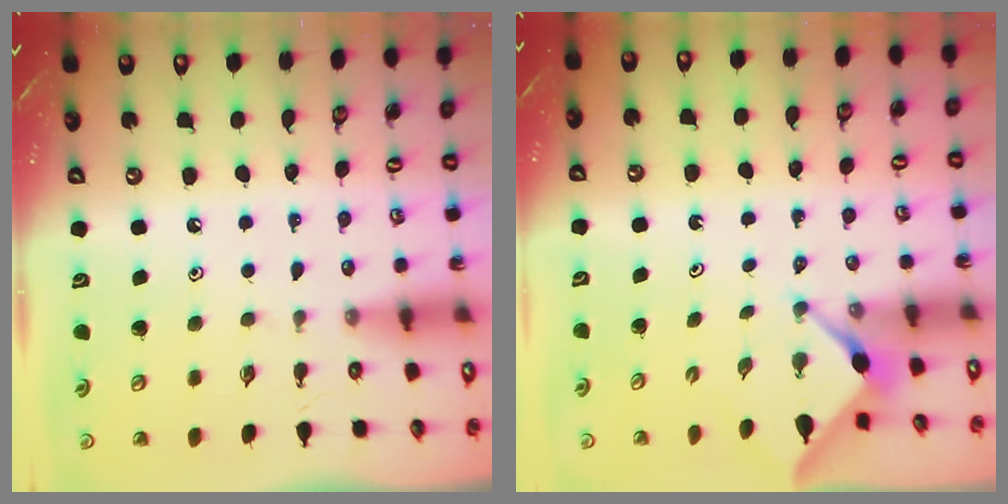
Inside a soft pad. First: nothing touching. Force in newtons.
{"total": 3.1, "press": 3.1, "slide": 0.3}